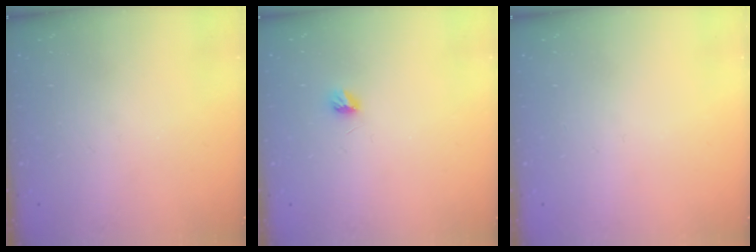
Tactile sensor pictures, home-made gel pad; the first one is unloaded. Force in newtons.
{"total": 3.8, "press": 3.7, "slide": 0.5}
{"total": 0.0}